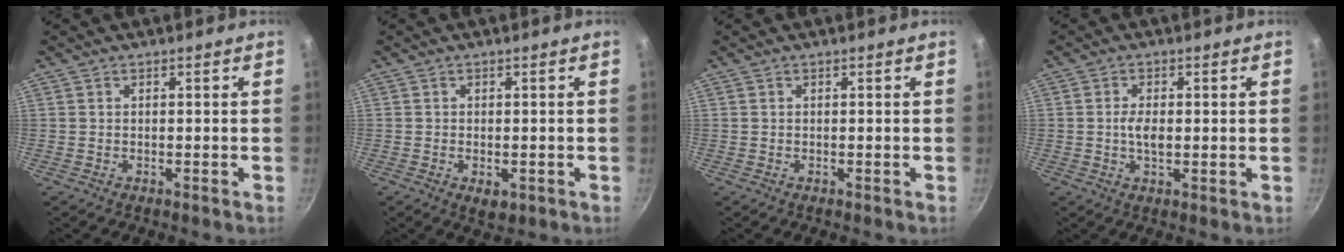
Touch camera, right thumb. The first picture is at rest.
{"total": 2.6, "force": [-0.9, 1.5, 2.0], "torque": [-0.027, -0.001, -0.006]}
{"total": 0.0}
{"total": 3.3, "force": [0.2, 1.6, 2.9], "torque": [-0.054, -0.003, 0.001]}